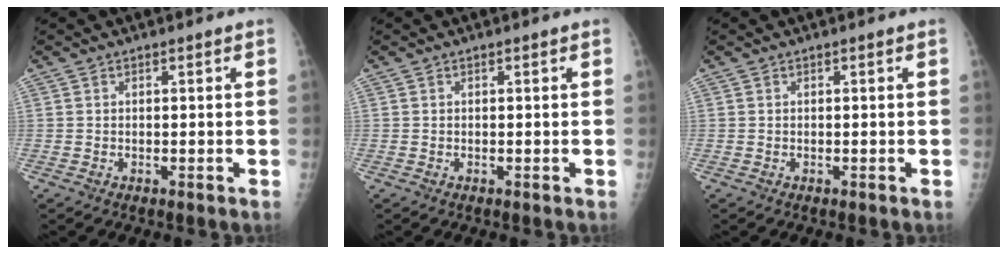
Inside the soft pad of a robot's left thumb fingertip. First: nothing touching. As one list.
[{"total": 0.0}, {"total": 0.0}]